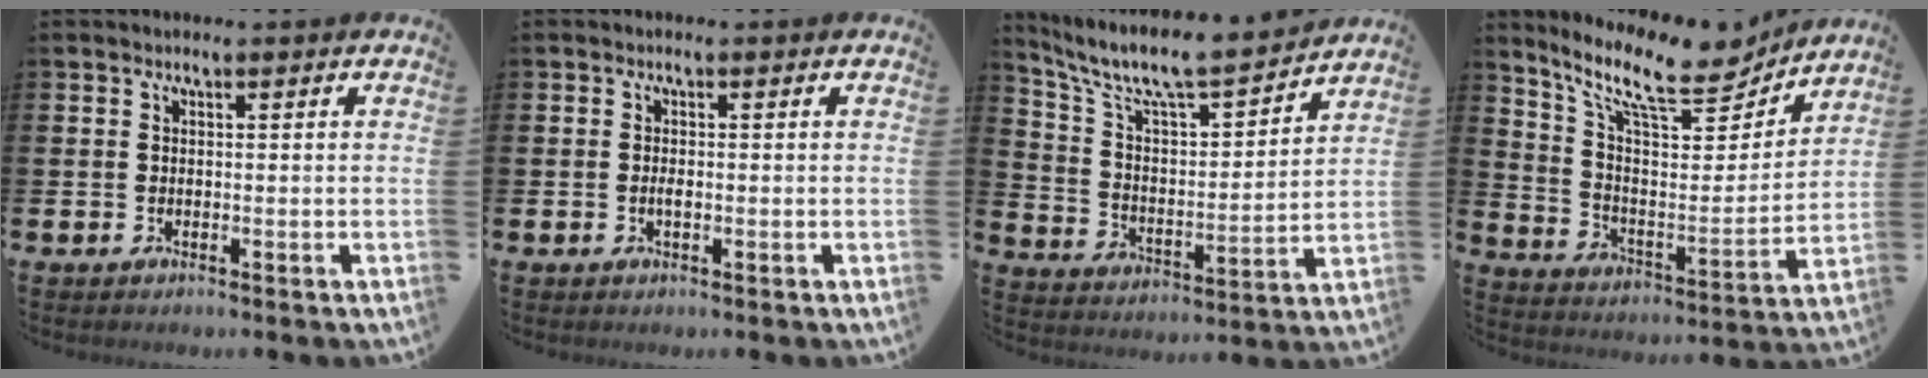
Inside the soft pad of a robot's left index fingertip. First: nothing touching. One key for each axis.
{"total": 1.0, "fx": -0.2, "fy": 0.4, "fz": 0.9, "tx": -0.014, "ty": -0.001, "tz": -0.006}
{"total": 8.7, "fx": 7.7, "fy": 1.5, "fz": 3.8, "tx": -0.105, "ty": -0.055, "tz": 0.126}
{"total": 11.6, "fx": 9.7, "fy": 3.3, "fz": 5.6, "tx": -0.130, "ty": -0.062, "tz": 0.162}